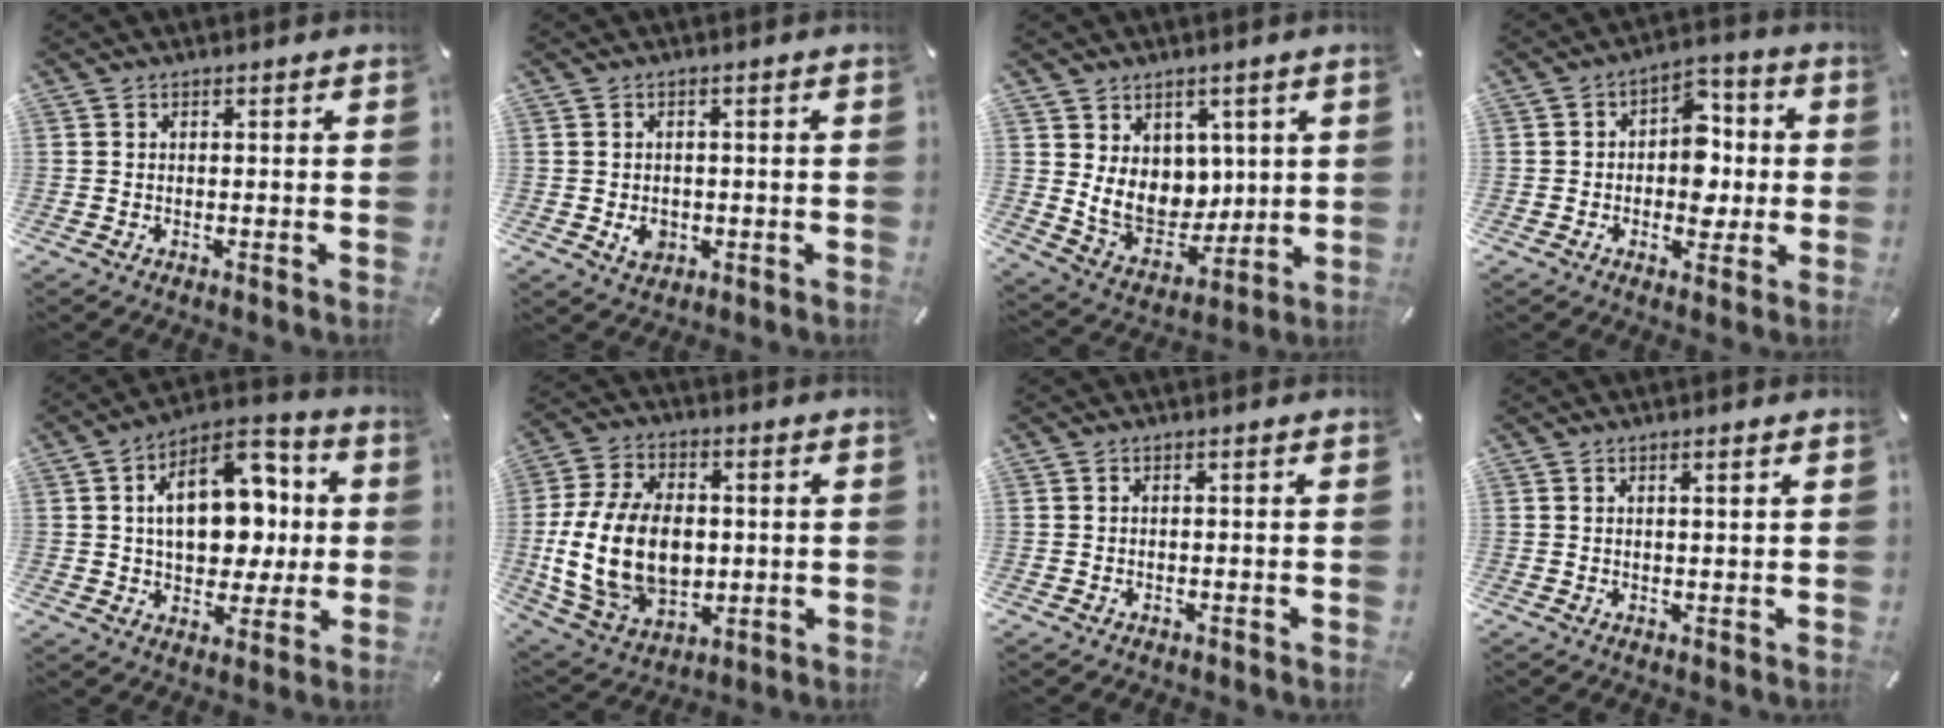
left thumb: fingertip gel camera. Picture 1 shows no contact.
{"total": 3.7, "force": [-0.8, 3.1, 1.8], "torque": [-0.015, 0.000, -0.014]}
{"total": 11.1, "force": [3.1, 9.4, 5.1], "torque": [-0.090, -0.028, 0.071]}
{"total": 9.6, "force": [-1.1, 7.2, 6.3], "torque": [-0.076, 0.012, -0.020]}
{"total": 17.5, "force": [2.4, 11.6, 12.9], "torque": [-0.186, 0.003, 0.045]}
{"total": 19.7, "force": [-1.0, 14.1, 13.7], "torque": [-0.297, -0.002, -0.016]}
{"total": 0.5, "force": [-0.3, 0.4, 0.2], "torque": [-0.003, 0.002, -0.008]}
{"total": 1.3, "force": [0.5, 0.0, 1.1], "torque": [-0.022, -0.001, 0.008]}